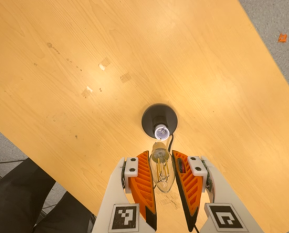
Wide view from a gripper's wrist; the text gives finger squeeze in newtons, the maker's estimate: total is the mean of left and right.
{"total": 12.3, "left": 12.6, "right": 12.0}